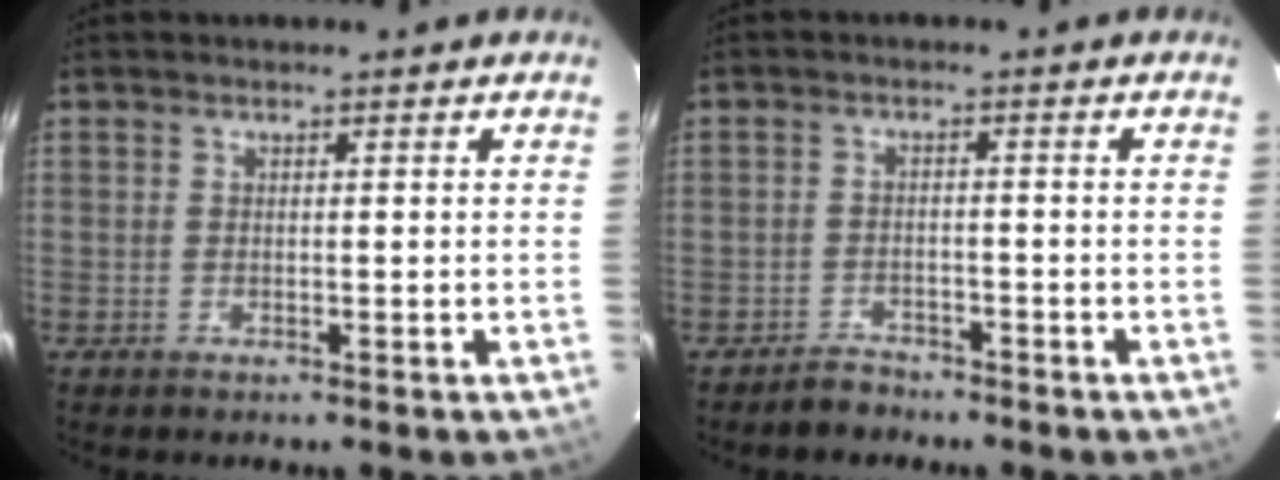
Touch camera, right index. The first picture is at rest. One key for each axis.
{"total": 3.4, "fx": -2.9, "fy": 1.8, "fz": 0.2, "tx": -0.011, "ty": 0.011, "tz": -0.044}